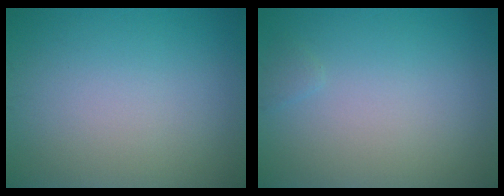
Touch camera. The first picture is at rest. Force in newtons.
{"total": 0.6, "press": 0.6, "slide": 0.1}